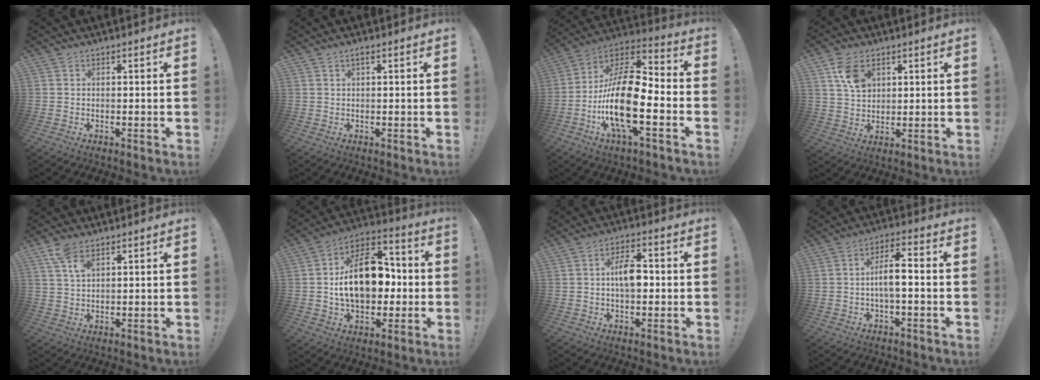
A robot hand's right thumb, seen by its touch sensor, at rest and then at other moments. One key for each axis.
{"total": 1.1, "fx": 0.5, "fy": 0.1, "fz": 0.9, "tx": -0.019, "ty": 0.002, "tz": 0.008}
{"total": 21.9, "fx": -5.5, "fy": 8.5, "fz": 19.4, "tx": -0.382, "ty": 0.018, "tz": -0.094}
{"total": 8.3, "fx": 3.7, "fy": 5.8, "fz": 4.7, "tx": -0.068, "ty": -0.009, "tz": 0.071}
{"total": 6.2, "fx": 3.9, "fy": 2.5, "fz": 4.2, "tx": -0.074, "ty": -0.015, "tz": 0.071}
{"total": 19.9, "fx": 0.2, "fy": 12.8, "fz": 15.2, "tx": -0.247, "ty": 0.014, "tz": 0.009}
{"total": 8.2, "fx": -0.1, "fy": 4.3, "fz": 7.0, "tx": -0.109, "ty": 0.008, "tz": -0.006}
{"total": 7.4, "fx": -0.7, "fy": 2.2, "fz": 7.1, "tx": -0.120, "ty": 0.007, "tz": -0.016}